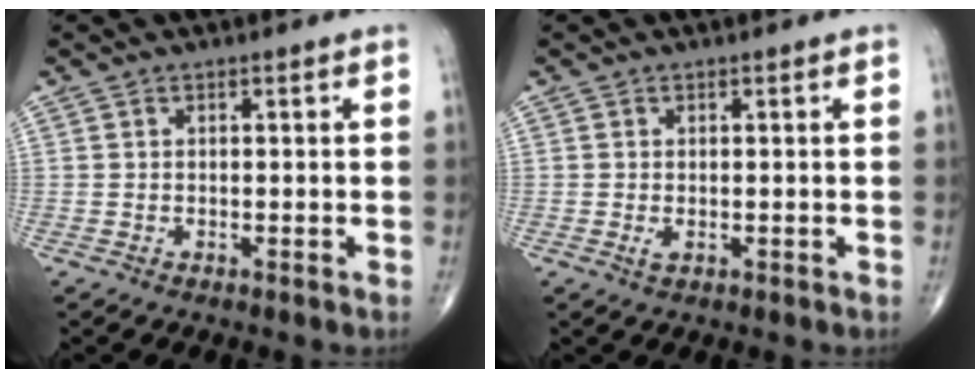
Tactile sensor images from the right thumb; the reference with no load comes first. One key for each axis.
{"total": 0.9, "fx": -0.1, "fy": 0.5, "fz": 0.8, "tx": -0.014, "ty": -0.003, "tz": -0.001}